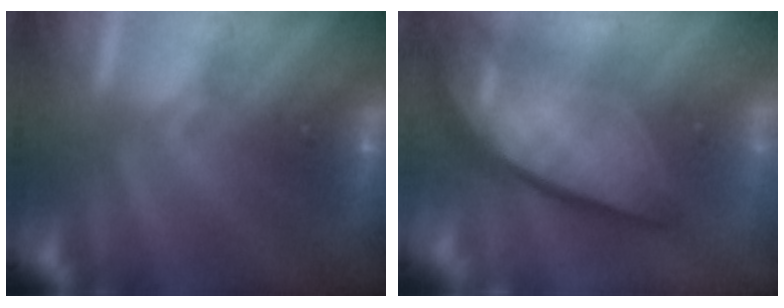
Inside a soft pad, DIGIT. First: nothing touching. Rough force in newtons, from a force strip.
{"total": 7.7}